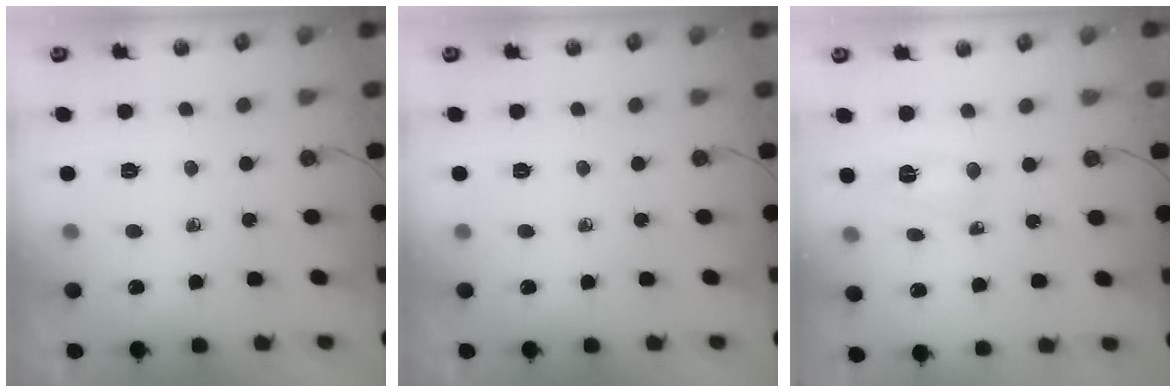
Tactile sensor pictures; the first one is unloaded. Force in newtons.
{"total": 0.0}
{"total": 2.5, "press": 2.1, "slide": 1.4}